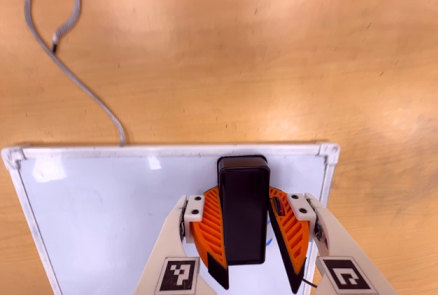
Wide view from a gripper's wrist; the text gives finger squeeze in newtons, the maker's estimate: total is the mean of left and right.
{"total": 9.2, "left": 10.1, "right": 8.3}